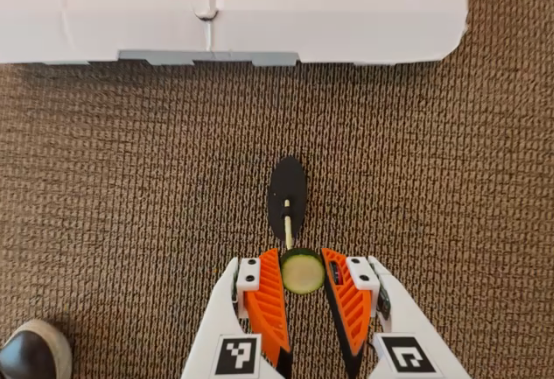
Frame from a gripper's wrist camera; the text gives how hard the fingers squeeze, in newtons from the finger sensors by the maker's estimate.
{"total": 7.2, "left": 7.0, "right": 7.4}